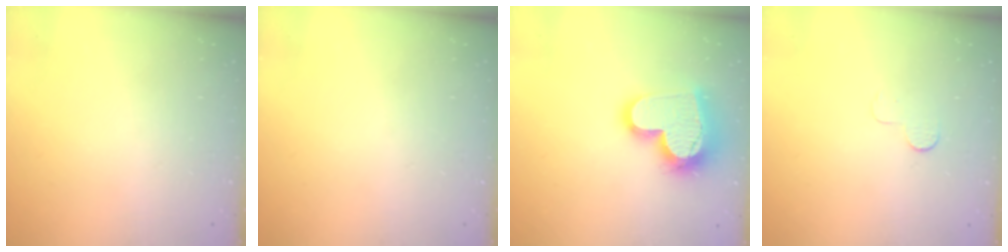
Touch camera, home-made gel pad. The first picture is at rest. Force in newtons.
{"total": 0.0}
{"total": 17.9, "press": 17.8, "slide": 1.7}
{"total": 3.2, "press": 3.1, "slide": 0.3}